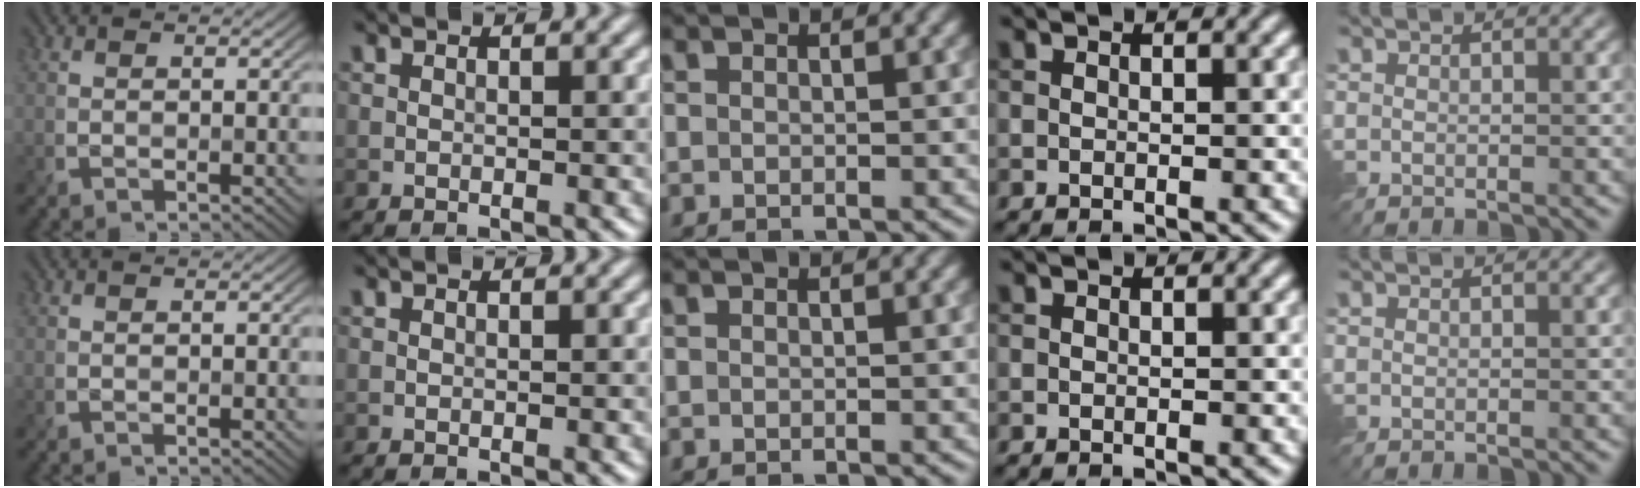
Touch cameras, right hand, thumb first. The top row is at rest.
{}